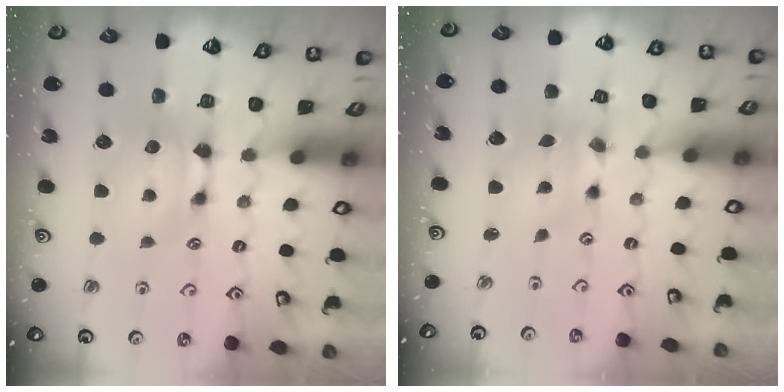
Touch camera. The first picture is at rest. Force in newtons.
{"total": 1.6, "press": 1.0, "slide": 1.3}